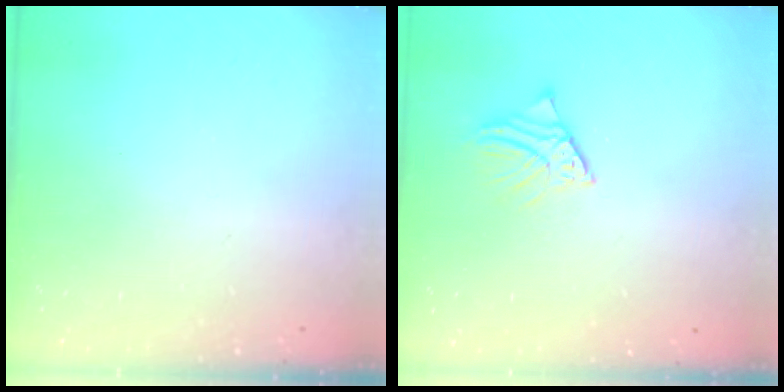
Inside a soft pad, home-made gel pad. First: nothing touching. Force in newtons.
{"total": 2.9, "press": 2.9, "slide": 0.2}